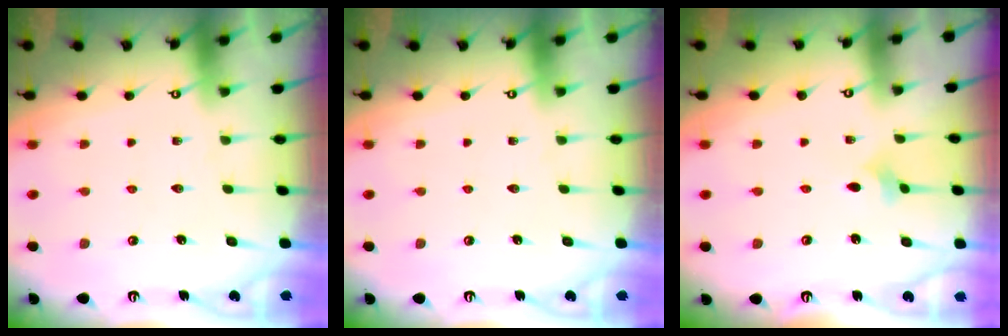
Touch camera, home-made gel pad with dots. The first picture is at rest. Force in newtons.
{"total": 0.0}
{"total": 1.8, "press": 1.7, "slide": 0.5}